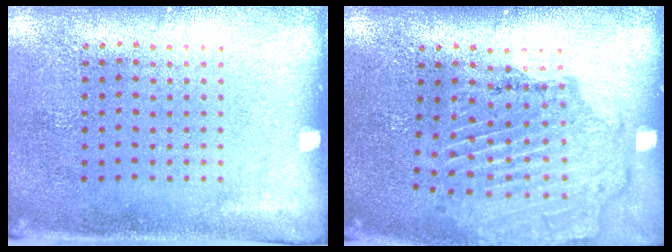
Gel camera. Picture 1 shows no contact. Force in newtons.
{"total": 1.7, "press": 1.7, "slide": 0.1}